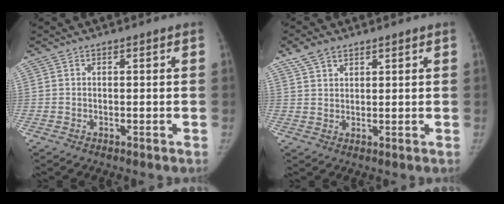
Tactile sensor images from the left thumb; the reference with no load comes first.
{"total": 4.3, "force": [3.0, 2.3, 2.0], "torque": [-0.031, -0.002, 0.064]}